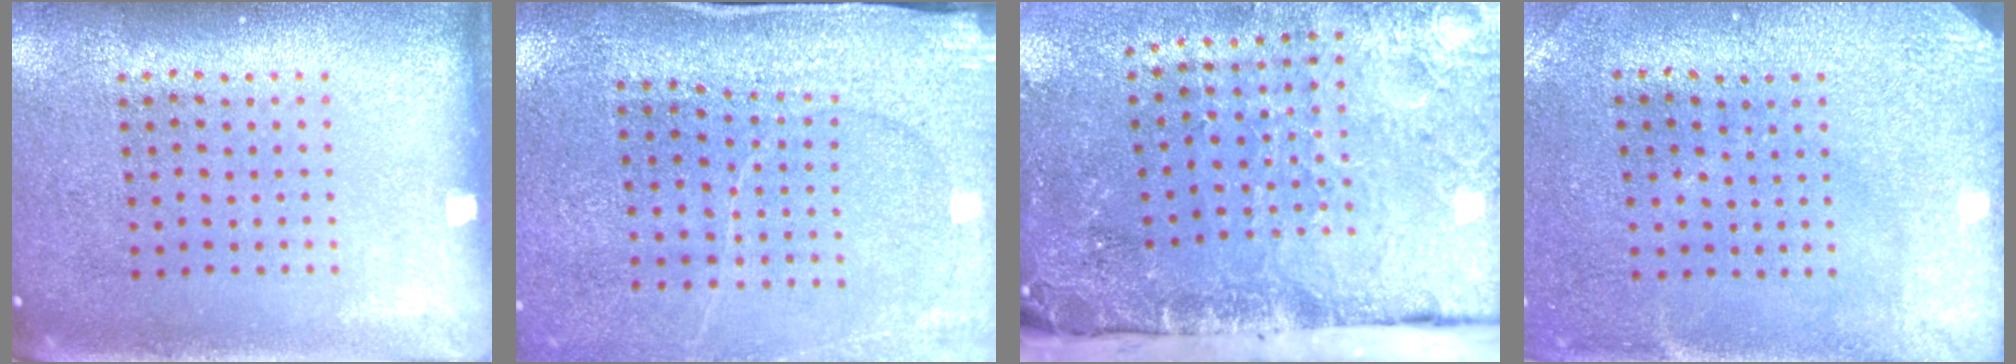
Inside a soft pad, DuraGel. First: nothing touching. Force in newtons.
{"total": 3.0, "press": 3.0, "slide": 0.2}
{"total": 4.8, "press": 3.7, "slide": 3.1}
{"total": 3.0, "press": 2.4, "slide": 1.8}